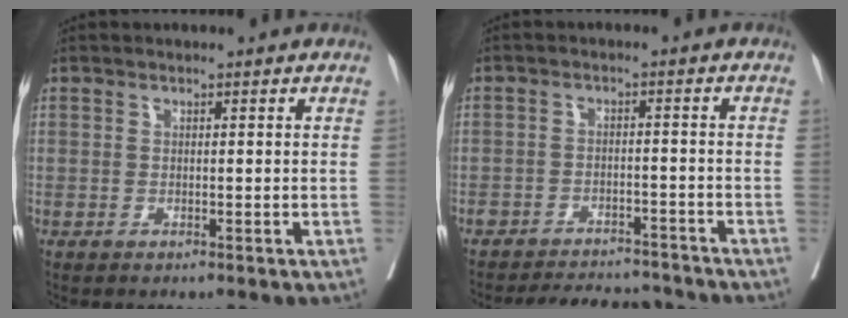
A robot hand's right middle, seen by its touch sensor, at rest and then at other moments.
{"total": 11.9, "force": [-11.2, 2.9, 3.0], "torque": [-0.049, 0.008, -0.148]}